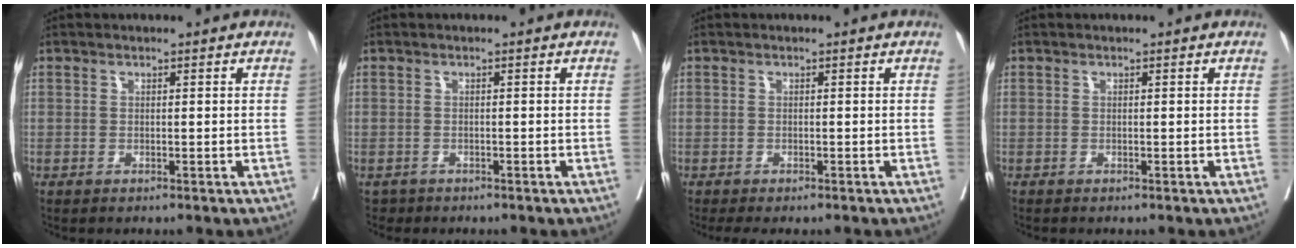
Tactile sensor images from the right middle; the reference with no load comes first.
{"total": 3.8, "force": [-3.4, 1.3, -0.9], "torque": [0.017, -0.003, -0.060]}
{"total": 2.5, "force": [-2.0, 0.9, 1.1], "torque": [-0.011, -0.006, -0.027]}
{"total": 0.0}